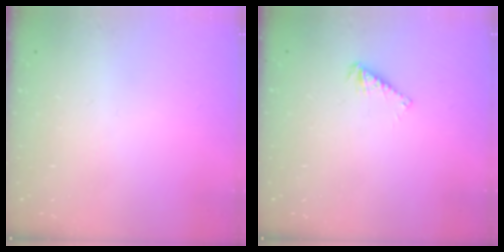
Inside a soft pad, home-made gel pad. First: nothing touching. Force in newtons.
{"total": 3.7, "press": 3.7, "slide": 0.1}